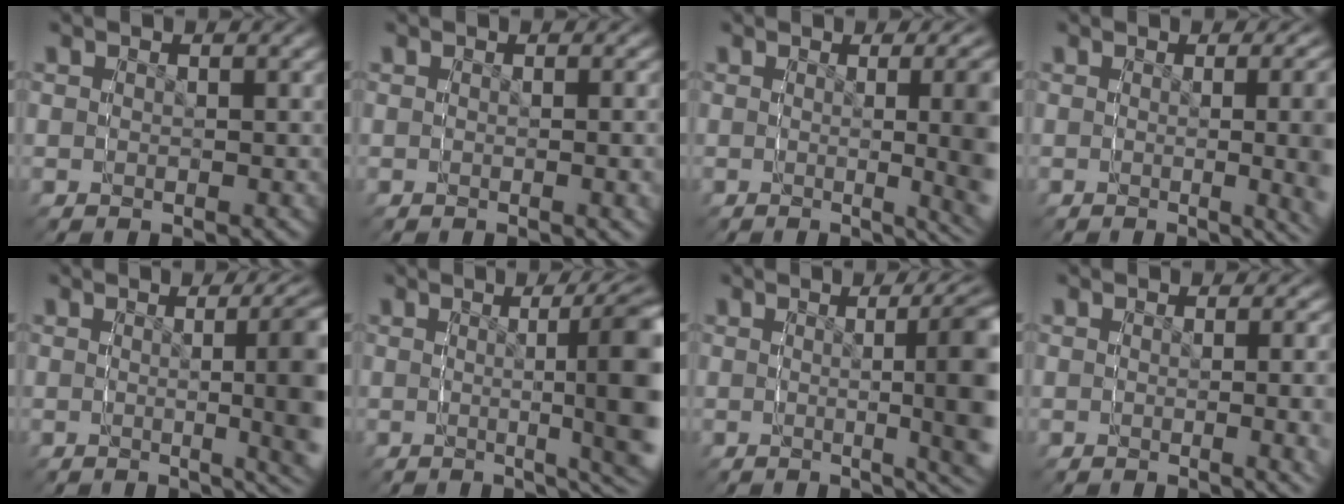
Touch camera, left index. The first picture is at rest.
{"total": 2.1, "force": [-0.1, -1.9, -0.8], "torque": [0.010, 0.012, -0.005]}
{"total": 2.6, "force": [0.1, -1.9, 1.8], "torque": [-0.008, 0.018, 0.002]}
{"total": 2.4, "force": [0.5, -2.3, 0.1], "torque": [0.012, 0.020, 0.004]}
{"total": 3.6, "force": [-0.3, -1.1, 3.4], "torque": [-0.020, 0.019, -0.004]}
{"total": 7.2, "force": [-0.9, -0.4, 7.1], "torque": [-0.077, 0.024, -0.010]}
{"total": 5.3, "force": [-0.6, -0.6, 5.2], "torque": [-0.046, 0.022, -0.007]}
{"total": 2.8, "force": [0.3, -2.6, -0.9], "torque": [0.019, 0.021, -0.002]}